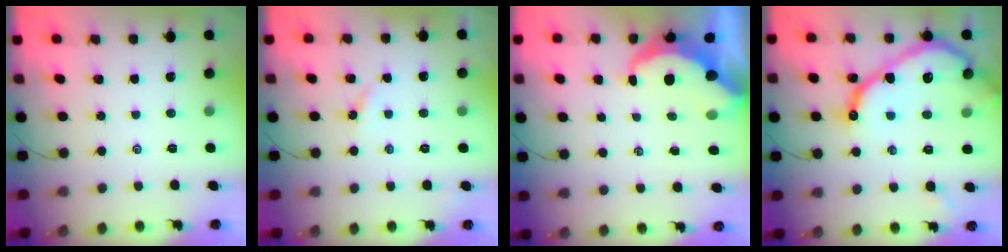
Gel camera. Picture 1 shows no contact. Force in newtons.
{"total": 2.7, "press": 2.7, "slide": 0.3}
{"total": 8.3, "press": 8.2, "slide": 1.3}
{"total": 16.8, "press": 16.8, "slide": 1.3}